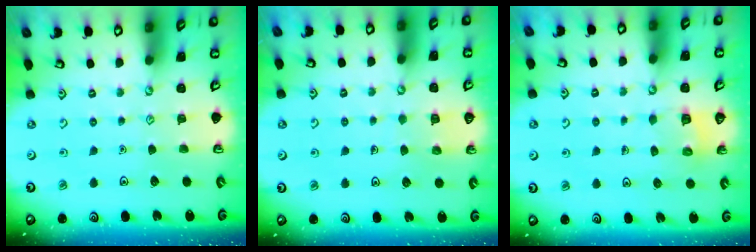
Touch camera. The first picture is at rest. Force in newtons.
{"total": 4.8, "press": 4.8, "slide": 0.4}
{"total": 3.2, "press": 3.2, "slide": 0.2}